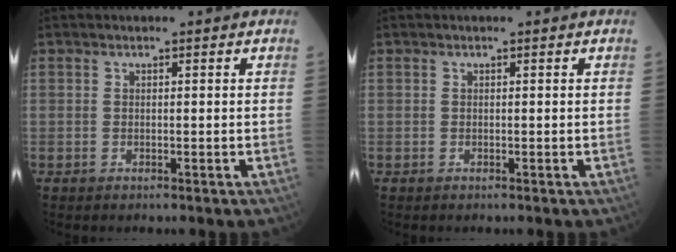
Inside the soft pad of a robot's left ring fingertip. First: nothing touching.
{"total": 0.0}